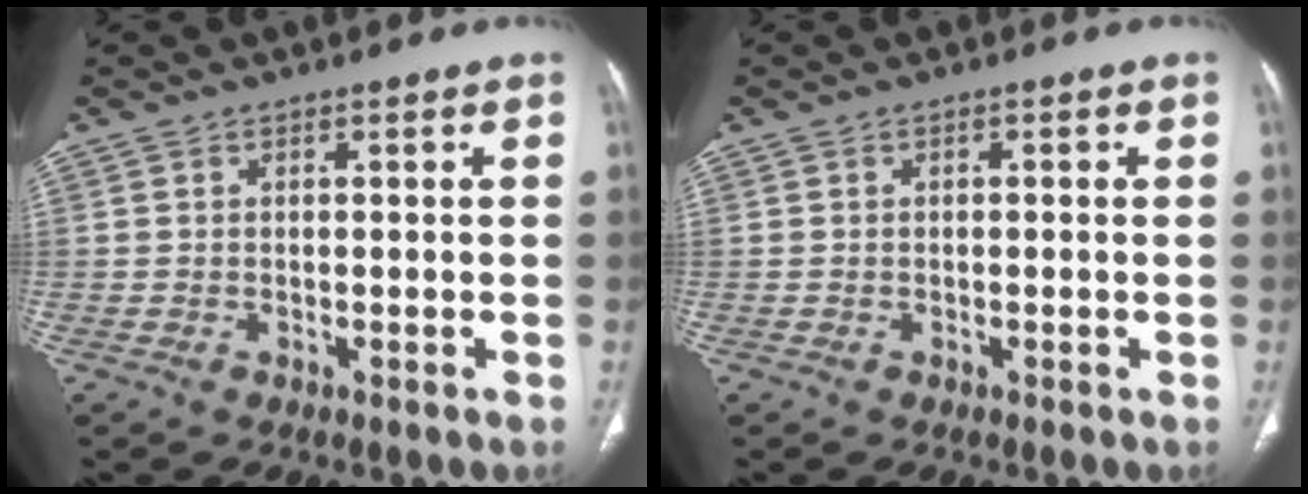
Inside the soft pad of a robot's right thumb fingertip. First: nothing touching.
{"total": 0.6, "force": [0.1, 0.3, 0.6], "torque": [-0.008, 0.003, 0.000]}